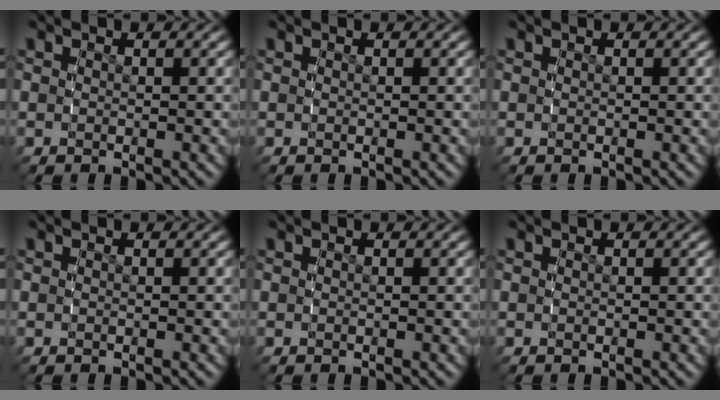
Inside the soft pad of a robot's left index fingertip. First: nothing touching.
{"total": 0.0}
{"total": 0.0}
{"total": 0.0}
{"total": 0.0}
{"total": 0.0}